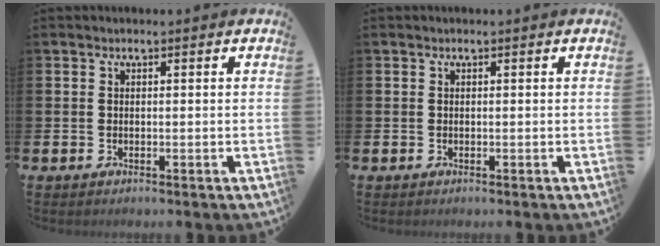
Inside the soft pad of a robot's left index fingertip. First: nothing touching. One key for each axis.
{"total": 0.0}